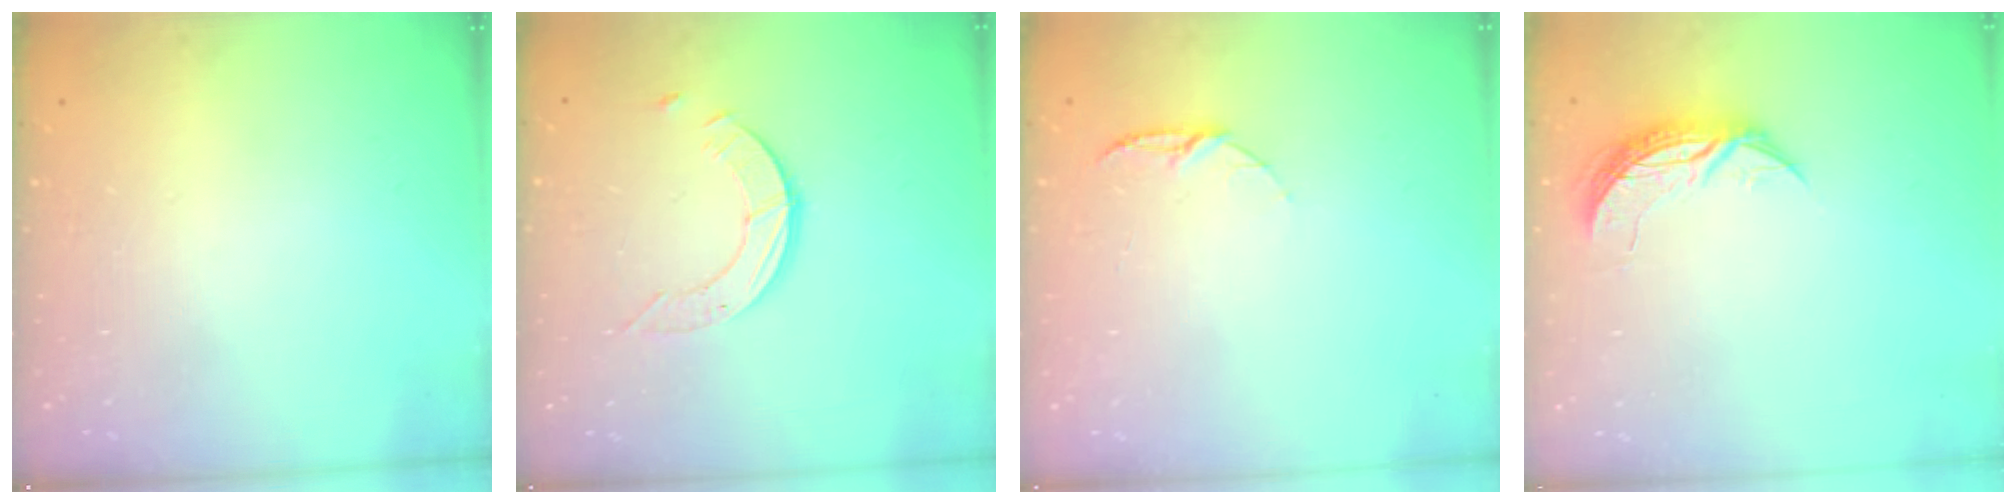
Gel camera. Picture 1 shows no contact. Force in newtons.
{"total": 4.0, "press": 4.0, "slide": 0.2}
{"total": 4.9, "press": 4.8, "slide": 0.6}
{"total": 7.1, "press": 7.1, "slide": 0.4}